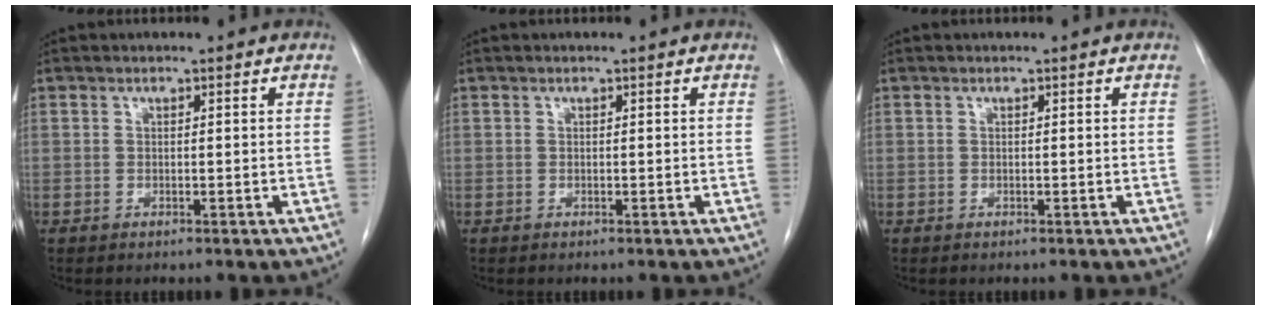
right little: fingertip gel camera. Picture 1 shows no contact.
{"total": 0.0}
{"total": 0.0}